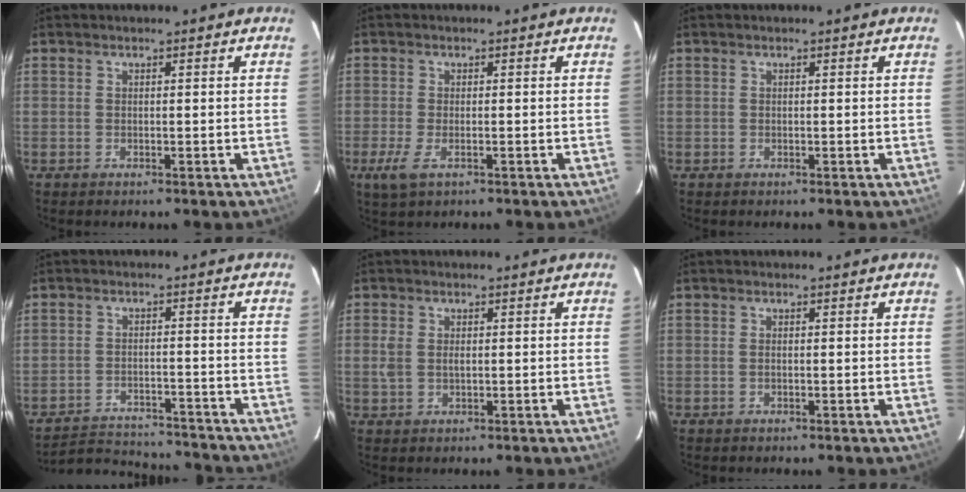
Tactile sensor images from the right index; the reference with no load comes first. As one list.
[{"total": 4.1, "force": [-2.0, 1.7, 3.1], "torque": [-0.071, -0.012, -0.036]}, {"total": 0.0}, {"total": 14.0, "force": [-13.1, 3.4, 3.3], "torque": [-0.082, 0.014, -0.178]}, {"total": 3.1, "force": [0.1, 2.0, 2.3], "torque": [-0.047, -0.001, 0.003]}, {"total": 0.6, "force": [-0.1, 0.4, 0.4], "torque": [-0.010, -0.002, -0.003]}]